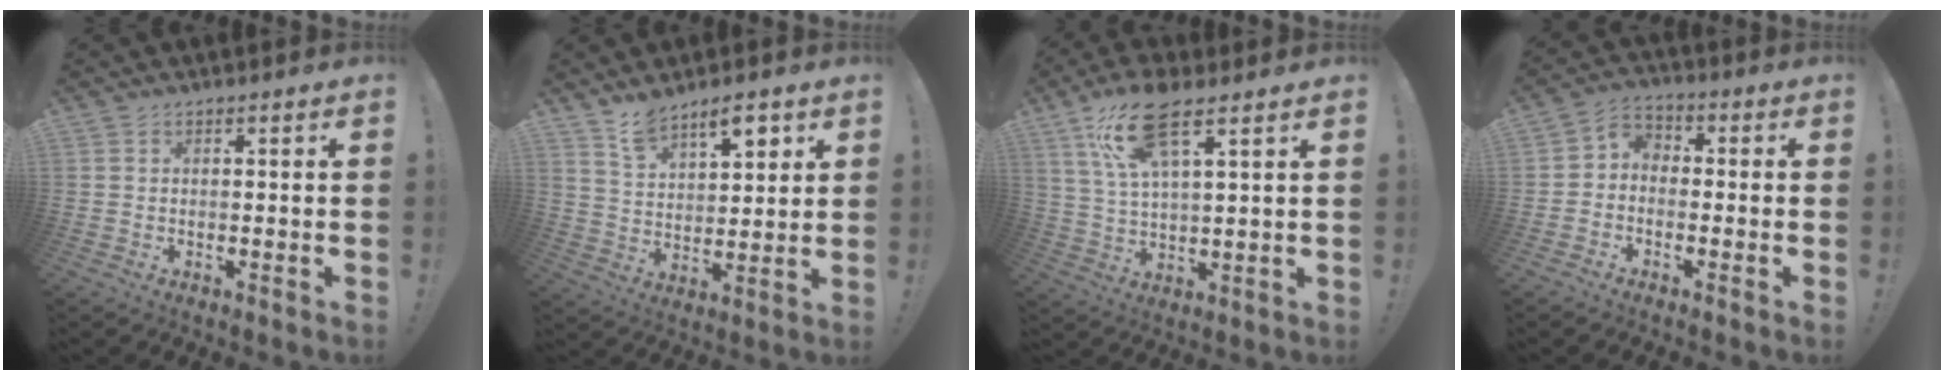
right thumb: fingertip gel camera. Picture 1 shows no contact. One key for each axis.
{"total": 9.9, "fx": 7.3, "fy": 4.5, "fz": 5.0, "tx": -0.075, "ty": -0.043, "tz": 0.133}
{"total": 14.7, "fx": 8.6, "fy": 4.8, "fz": 11.0, "tx": -0.199, "ty": -0.024, "tz": 0.149}
{"total": 5.1, "fx": -3.0, "fy": 3.7, "fz": 1.9, "tx": -0.035, "ty": 0.022, "tz": -0.053}